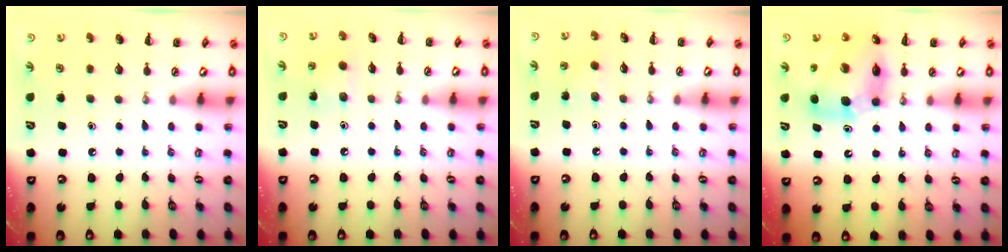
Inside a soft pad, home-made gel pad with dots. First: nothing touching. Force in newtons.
{"total": 6.7, "press": 6.6, "slide": 1.4}
{"total": 2.5, "press": 2.4, "slide": 0.8}
{"total": 11.6, "press": 11.1, "slide": 3.3}